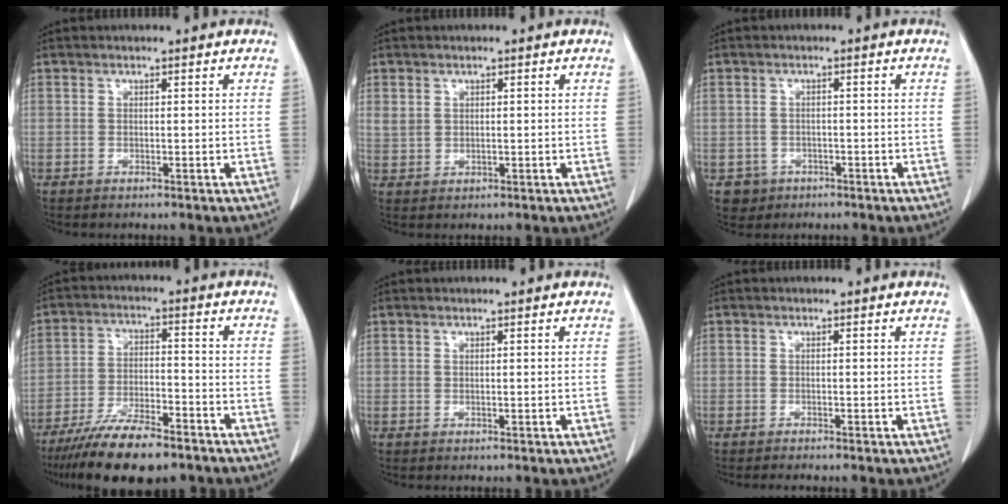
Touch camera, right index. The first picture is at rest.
{"total": 2.1, "force": [0.9, 1.7, 0.8], "torque": [-0.017, 0.006, 0.024]}
{"total": 3.1, "force": [-1.4, 2.7, 0.0], "torque": [0.005, 0.012, -0.017]}
{"total": 13.3, "force": [-10.4, 3.1, 7.7], "torque": [-0.134, -0.017, -0.176]}
{"total": 0.0}
{"total": 1.3, "force": [-1.2, -0.2, 0.5], "torque": [-0.005, 0.000, -0.015]}